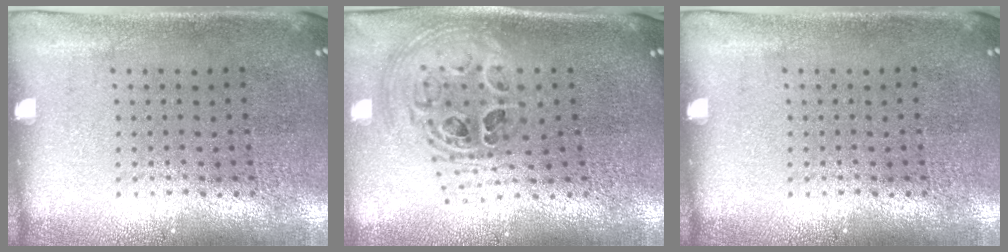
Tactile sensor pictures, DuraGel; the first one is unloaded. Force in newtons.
{"total": 1.5, "press": 1.4, "slide": 0.7}
{"total": 0.0}